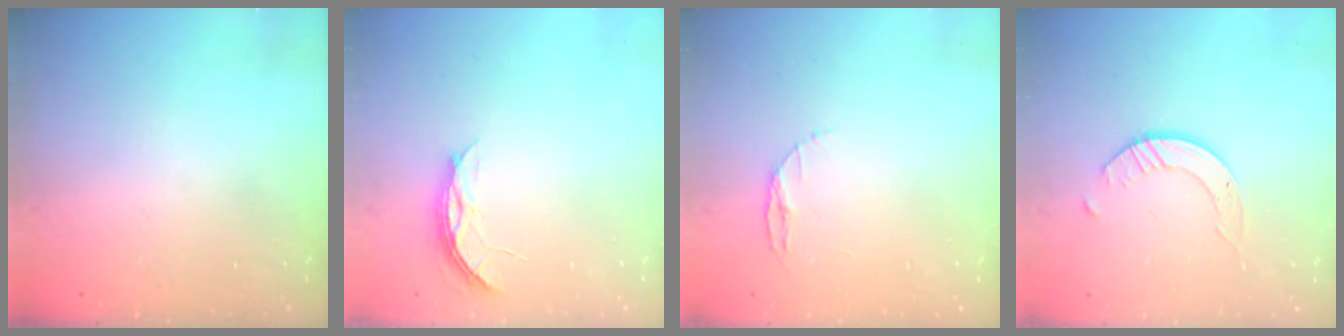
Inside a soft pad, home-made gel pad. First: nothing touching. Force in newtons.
{"total": 4.4, "press": 4.4, "slide": 0.4}
{"total": 3.4, "press": 3.4, "slide": 0.4}
{"total": 2.9, "press": 2.9, "slide": 0.3}